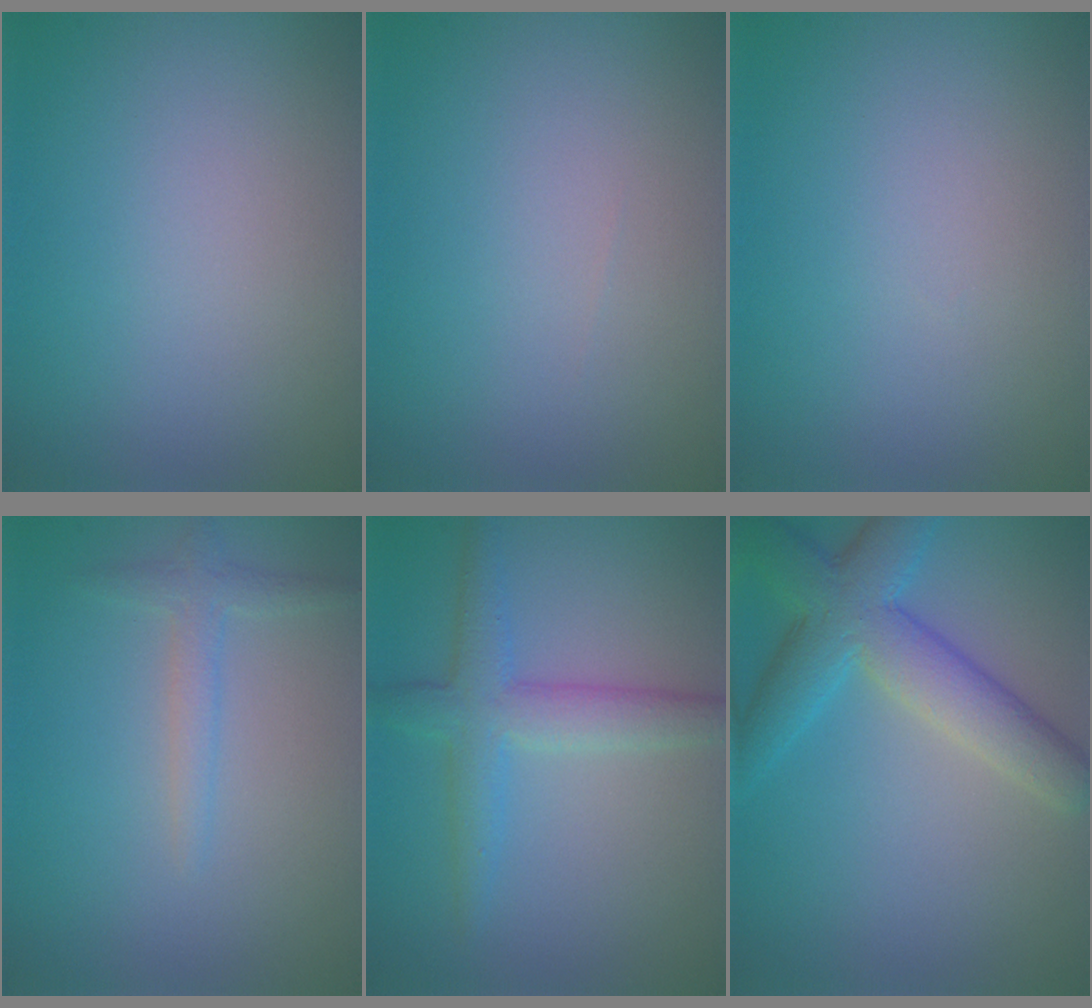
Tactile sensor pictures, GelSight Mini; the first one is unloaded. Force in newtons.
{"total": 0.0}
{"total": 0.0}
{"total": 1.8, "press": 1.8, "slide": 0.1}
{"total": 4.0, "press": 4.0, "slide": 0.1}
{"total": 6.2, "press": 6.2, "slide": 0.2}